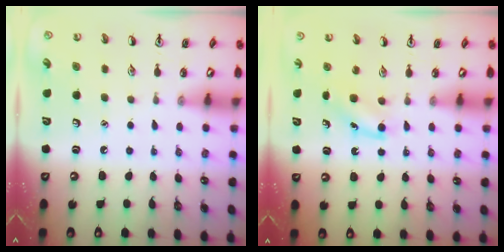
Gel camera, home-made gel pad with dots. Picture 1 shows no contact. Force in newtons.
{"total": 4.1, "press": 3.9, "slide": 1.2}